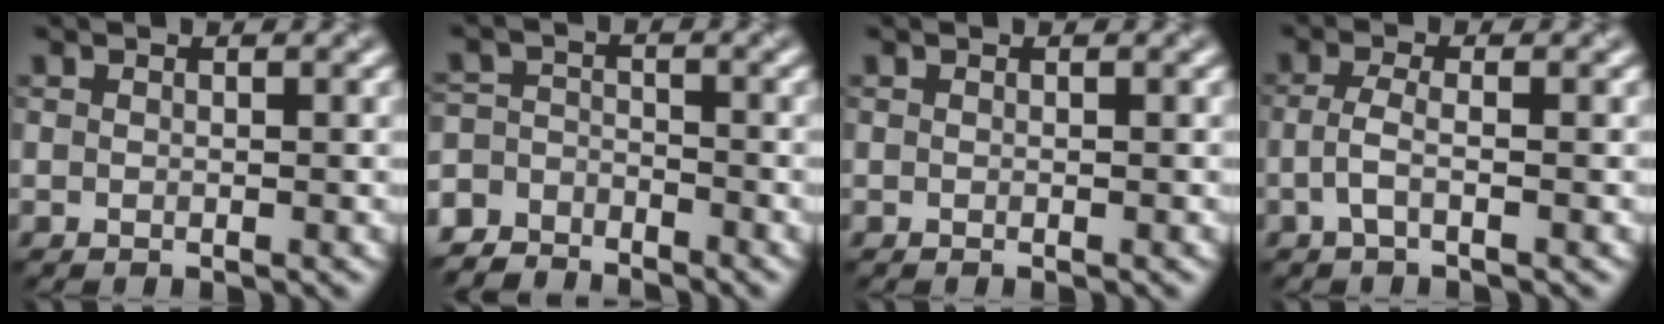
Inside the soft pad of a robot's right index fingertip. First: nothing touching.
{"total": 4.0, "force": [-3.8, 1.2, 0.2], "torque": [-0.001, 0.001, -0.076]}
{"total": 0.0}
{"total": 2.0, "force": [-0.7, 0.4, 1.8], "torque": [-0.045, 0.008, -0.019]}